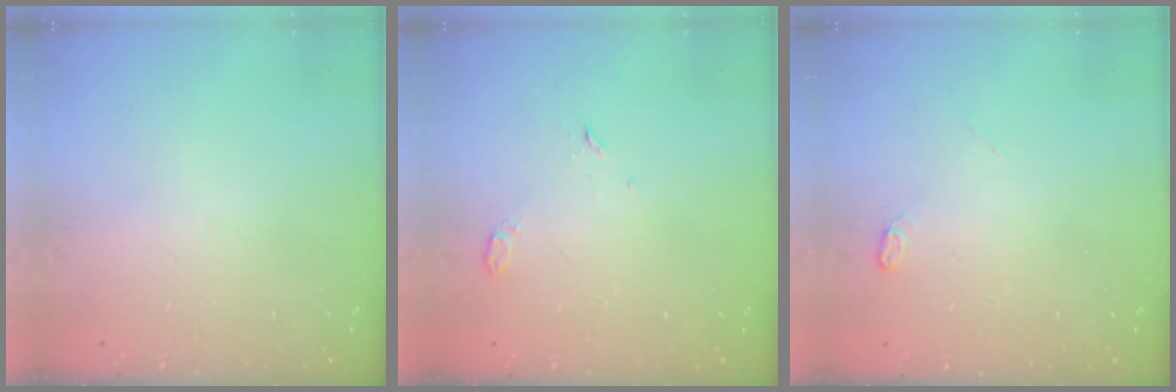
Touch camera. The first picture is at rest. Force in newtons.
{"total": 3.0, "press": 2.9, "slide": 0.6}
{"total": 4.4, "press": 4.4, "slide": 0.5}